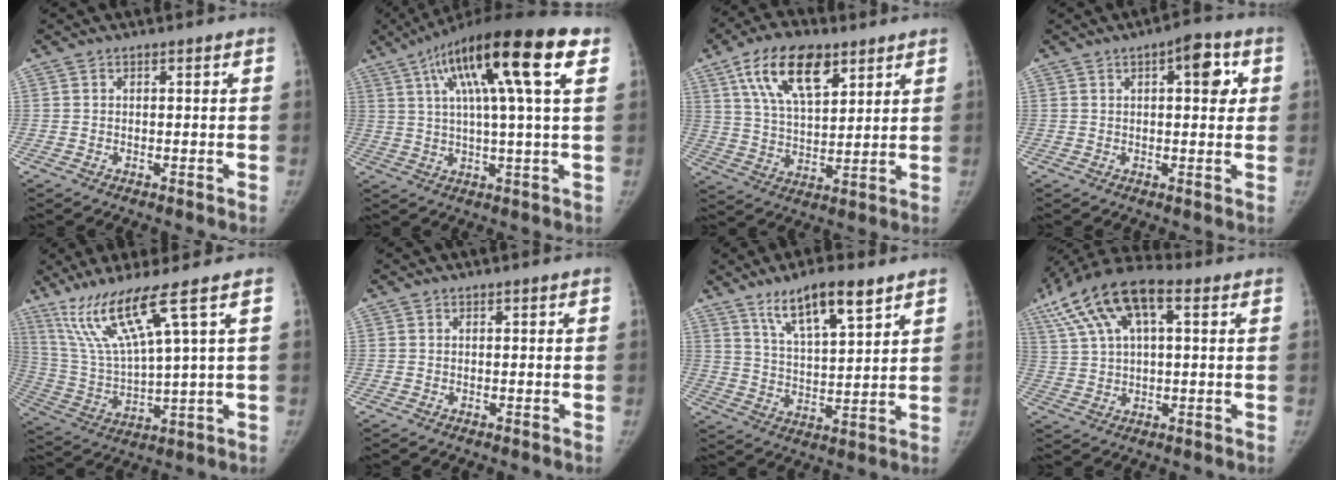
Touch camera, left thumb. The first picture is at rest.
{"total": 20.0, "force": [8.1, 3.4, 18.0], "torque": [-0.298, 0.018, 0.123]}
{"total": 14.9, "force": [7.8, 7.2, 10.5], "torque": [-0.157, -0.023, 0.141]}
{"total": 6.7, "force": [2.0, 2.8, 5.8], "torque": [-0.056, 0.002, 0.019]}
{"total": 13.0, "force": [7.6, -0.3, 10.5], "torque": [-0.224, -0.039, 0.162]}
{"total": 0.0}
{"total": 11.9, "force": [7.8, 3.2, 8.4], "torque": [-0.132, -0.037, 0.141]}
{"total": 16.0, "force": [6.5, 7.2, 12.7], "torque": [-0.249, 0.029, 0.112]}